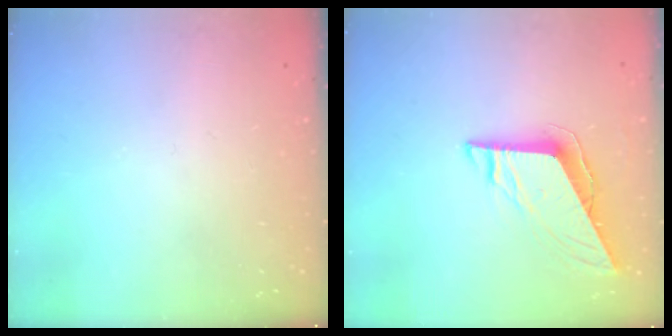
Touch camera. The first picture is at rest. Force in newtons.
{"total": 8.5, "press": 8.5, "slide": 0.3}